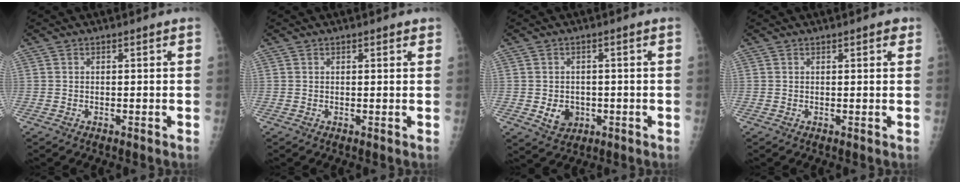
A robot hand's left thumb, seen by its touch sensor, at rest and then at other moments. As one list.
[{"total": 1.2, "force": [0.8, 0.6, 0.8], "torque": [-0.005, -0.001, 0.007]}, {"total": 4.8, "force": [-1.0, 4.0, 2.5], "torque": [-0.022, 0.003, -0.006]}, {"total": 1.7, "force": [0.9, 0.6, 1.2], "torque": [-0.010, -0.001, 0.010]}]